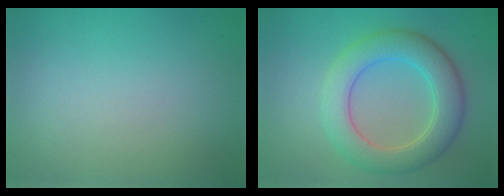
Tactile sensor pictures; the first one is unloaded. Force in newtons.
{"total": 6.1, "press": 6.1, "slide": 0.3}